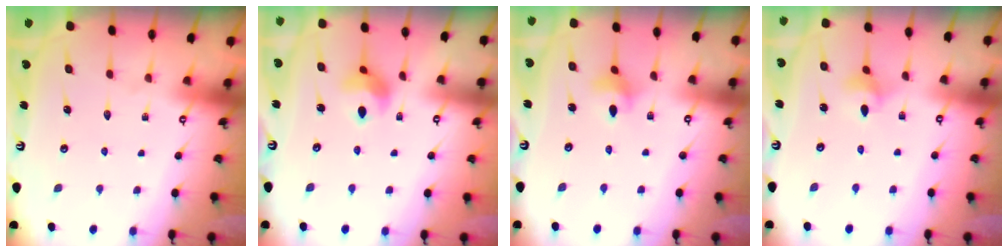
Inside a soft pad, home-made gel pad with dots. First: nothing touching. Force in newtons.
{"total": 7.5, "press": 7.5, "slide": 0.8}
{"total": 3.8, "press": 3.8, "slide": 0.6}
{"total": 3.7, "press": 3.7, "slide": 0.7}